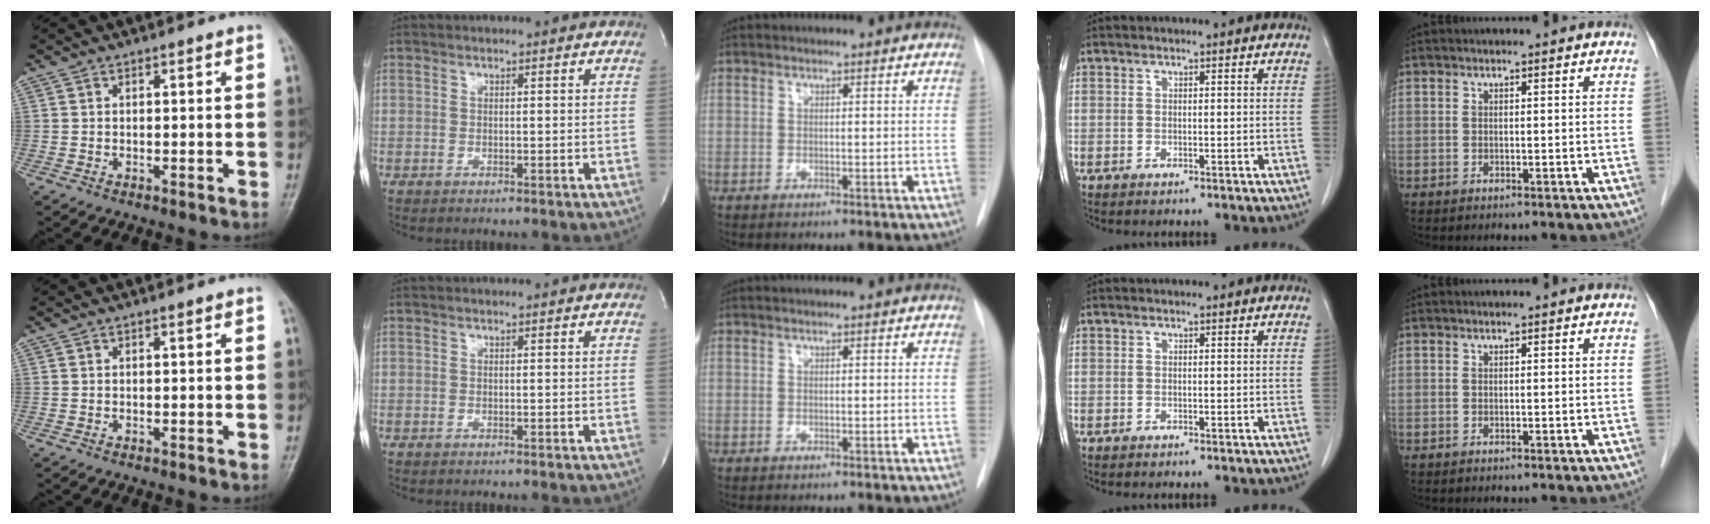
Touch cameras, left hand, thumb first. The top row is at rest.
{}